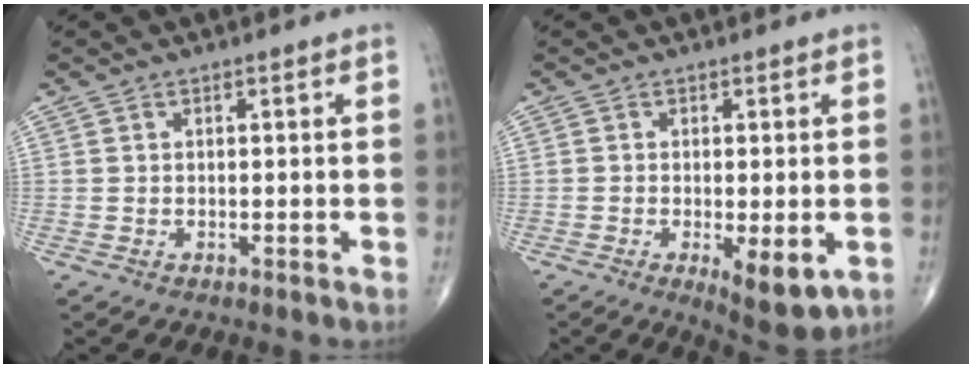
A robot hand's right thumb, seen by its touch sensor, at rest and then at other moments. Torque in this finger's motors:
{"motor_torque": [0.66, 1.00, 0.32, -0.45, 0.18]}